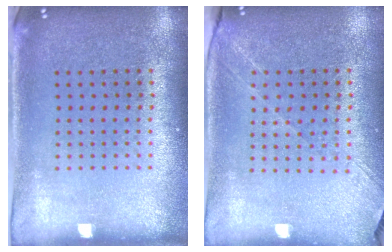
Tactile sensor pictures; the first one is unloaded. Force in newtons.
{"total": 1.3, "press": 1.2, "slide": 0.6}